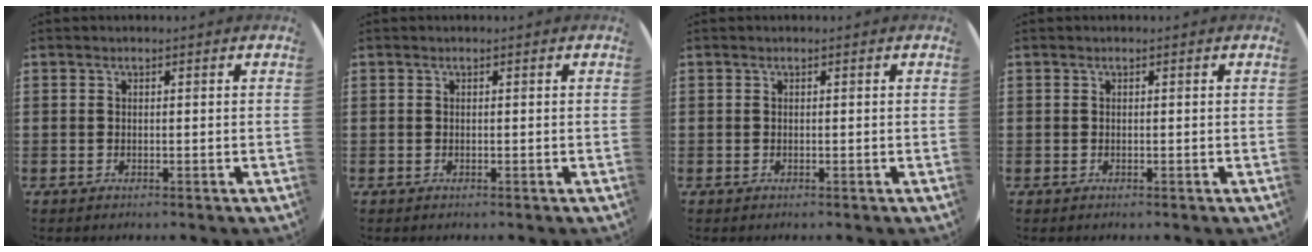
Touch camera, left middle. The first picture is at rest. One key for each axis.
{"total": 0.0}
{"total": 0.0}
{"total": 0.0}